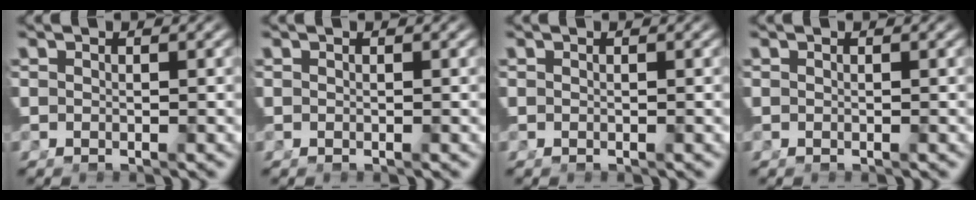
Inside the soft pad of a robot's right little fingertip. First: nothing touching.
{"total": 0.0}
{"total": 0.0}
{"total": 0.0}